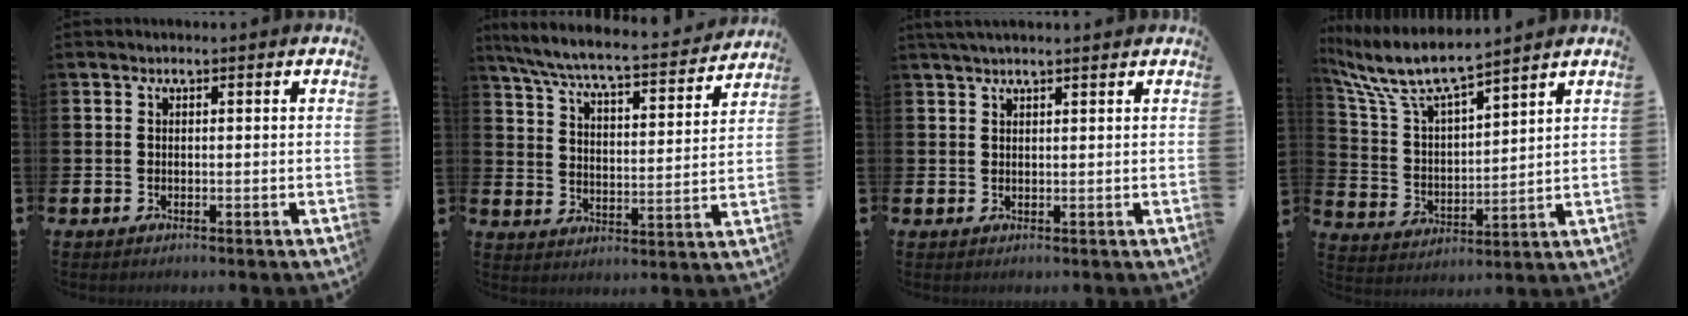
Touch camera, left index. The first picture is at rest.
{"total": 6.9, "force": [6.3, 0.5, 2.7], "torque": [-0.084, -0.048, 0.104]}
{"total": 2.0, "force": [1.8, 0.2, 0.8], "torque": [-0.017, 0.002, 0.032]}
{"total": 8.4, "force": [7.4, 1.5, 3.5], "torque": [-0.103, -0.043, 0.128]}